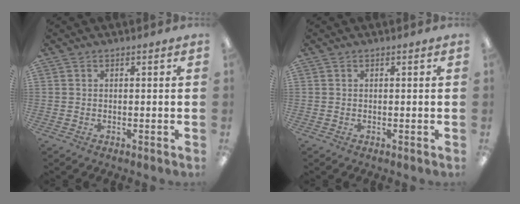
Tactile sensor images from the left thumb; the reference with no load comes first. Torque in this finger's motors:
{"motor_torque": [0.00, 0.00, 0.00, 0.00, 0.00]}